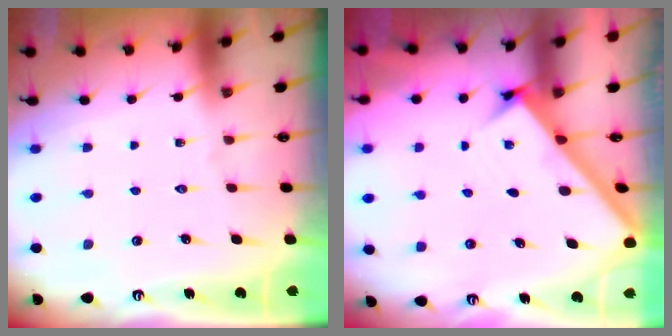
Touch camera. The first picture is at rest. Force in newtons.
{"total": 2.4, "press": 2.4, "slide": 0.2}